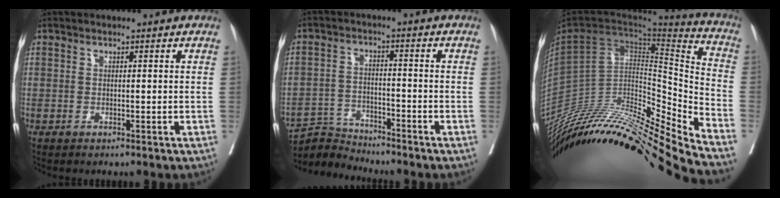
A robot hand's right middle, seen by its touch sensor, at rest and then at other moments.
{"total": 5.2, "force": [-5.0, 0.0, -1.2], "torque": [0.019, 0.000, -0.092]}
{"total": 31.6, "force": [-27.3, 0.8, 16.0], "torque": [-0.231, -0.036, -0.440]}